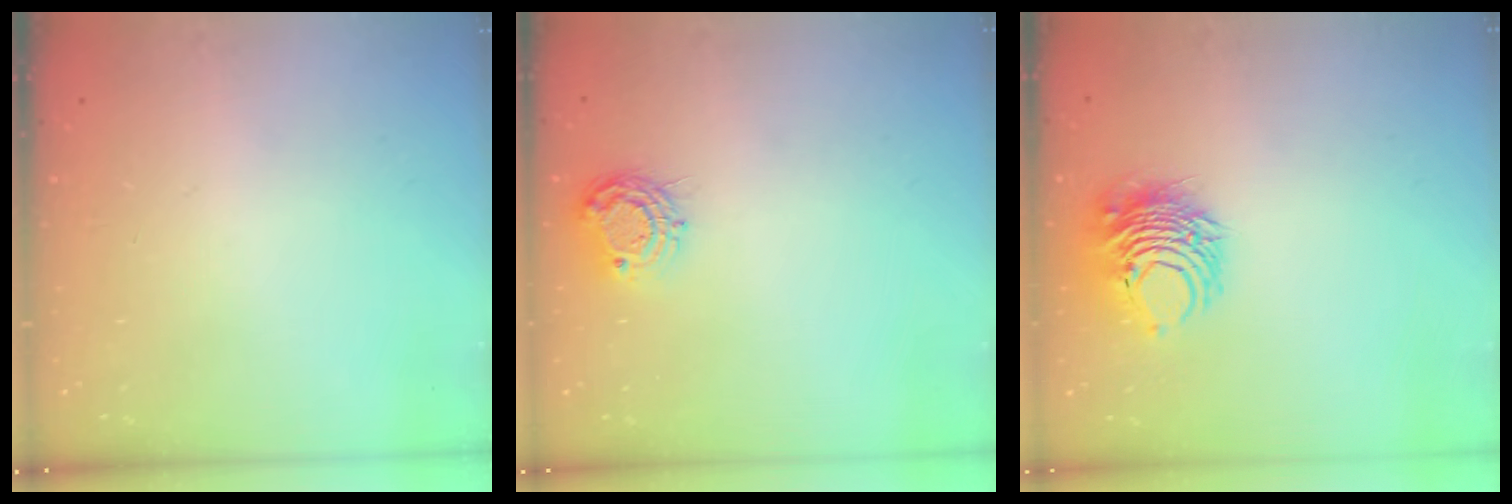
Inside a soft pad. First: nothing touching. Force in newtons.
{"total": 8.4, "press": 8.3, "slide": 0.7}
{"total": 8.4, "press": 8.4, "slide": 0.4}